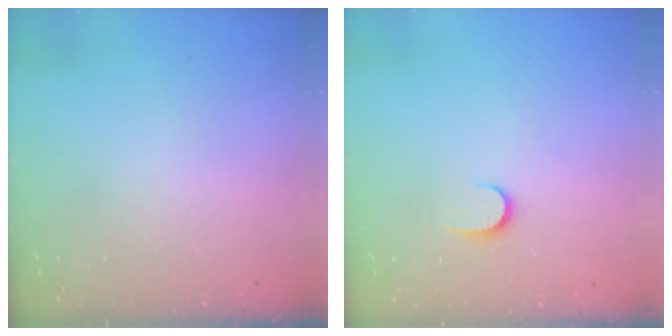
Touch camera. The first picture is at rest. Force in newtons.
{"total": 5.4, "press": 5.4, "slide": 0.6}